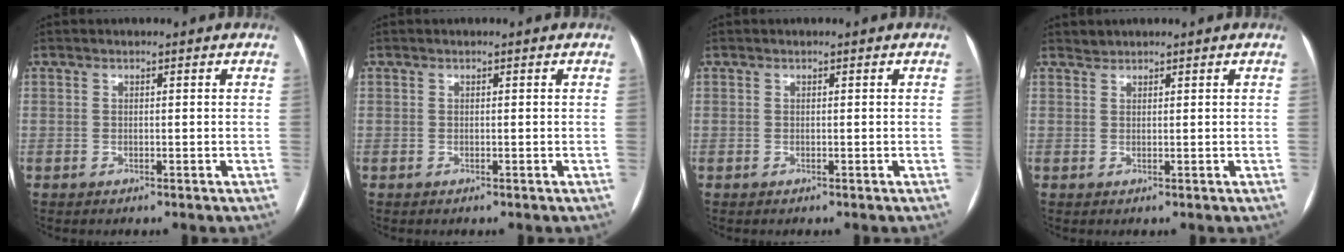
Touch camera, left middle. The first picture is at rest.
{"total": 0.0}
{"total": 0.0}
{"total": 0.9, "force": [0.8, 0.2, -0.2], "torque": [0.000, 0.004, 0.015]}